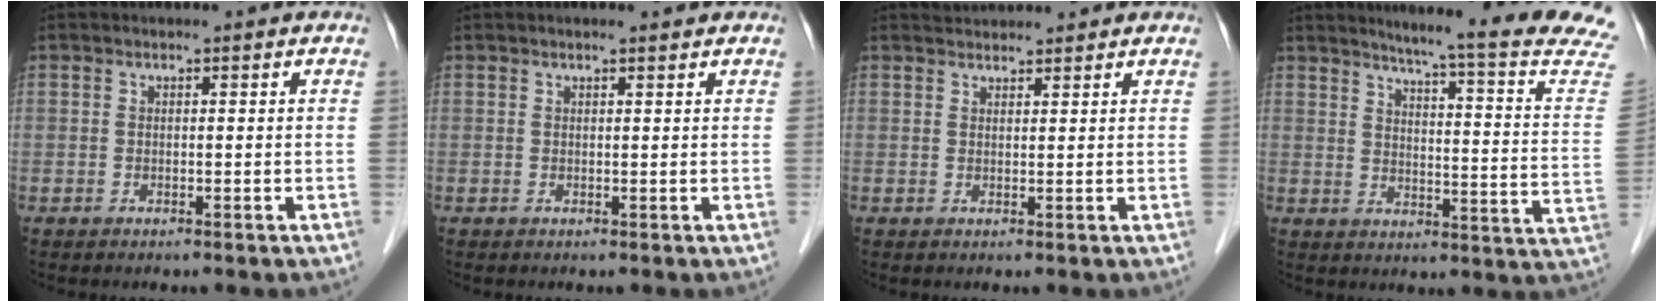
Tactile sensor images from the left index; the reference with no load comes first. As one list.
[{"total": 1.4, "force": [1.2, 0.1, 0.7], "torque": [-0.013, 0.011, 0.020]}, {"total": 2.7, "force": [2.7, 0.5, 0.1], "torque": [-0.007, 0.027, 0.046]}, {"total": 20.2, "force": [17.8, -1.5, 9.3], "torque": [-0.129, -0.087, 0.206]}]